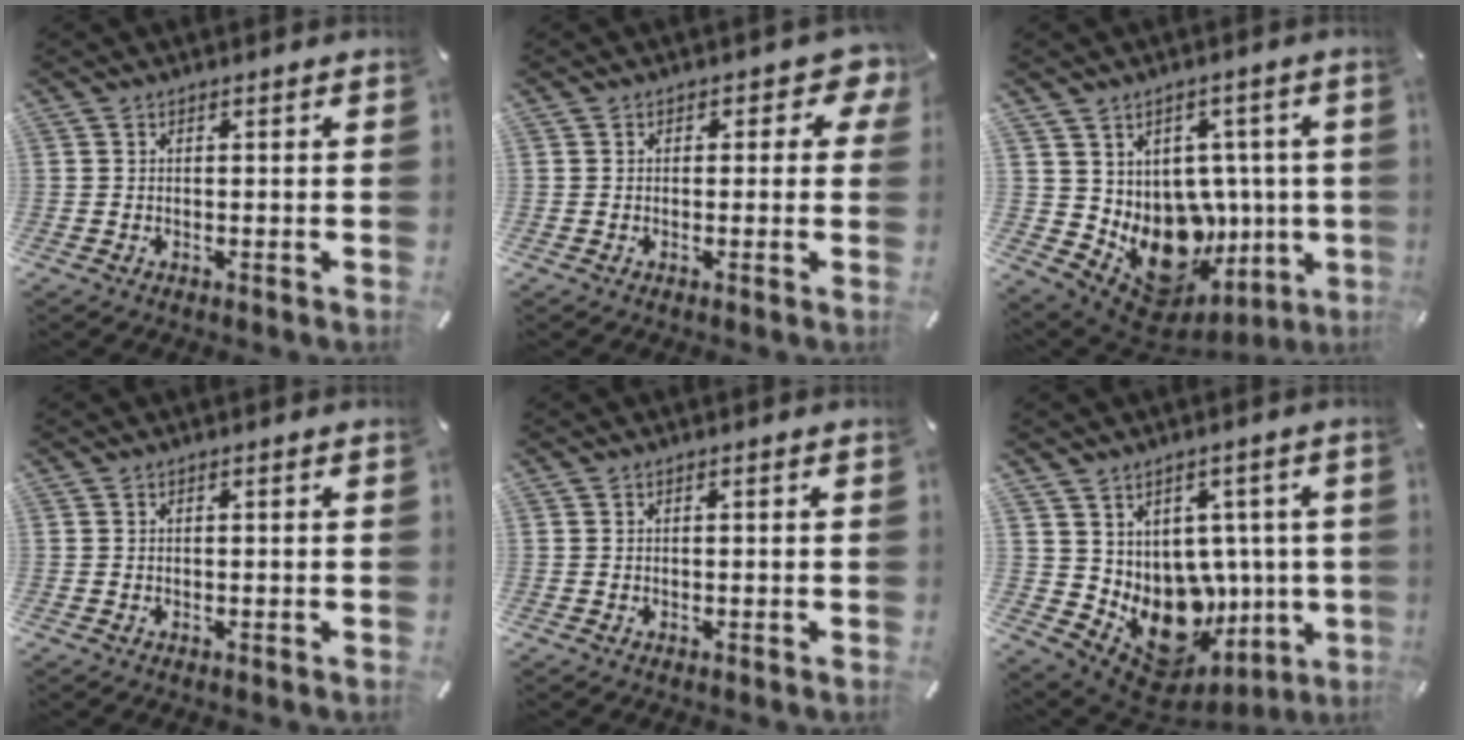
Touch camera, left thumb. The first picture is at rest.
{"total": 4.2, "force": [1.3, 2.6, 3.0], "torque": [-0.031, 0.000, 0.015]}
{"total": 14.7, "force": [-2.2, 11.8, 8.5], "torque": [-0.121, -0.030, -0.011]}
{"total": 0.0}
{"total": 0.0}
{"total": 13.7, "force": [-2.1, 11.1, 7.8], "torque": [-0.123, -0.036, -0.016]}